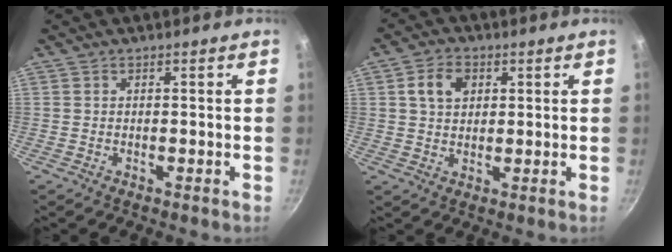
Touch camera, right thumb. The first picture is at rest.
{"total": 6.1, "force": [1.9, 4.4, 3.7], "torque": [-0.054, 0.001, 0.032]}